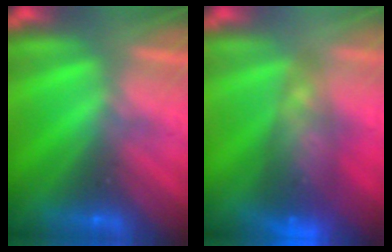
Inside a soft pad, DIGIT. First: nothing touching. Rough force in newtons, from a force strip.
{"total": 7.3}